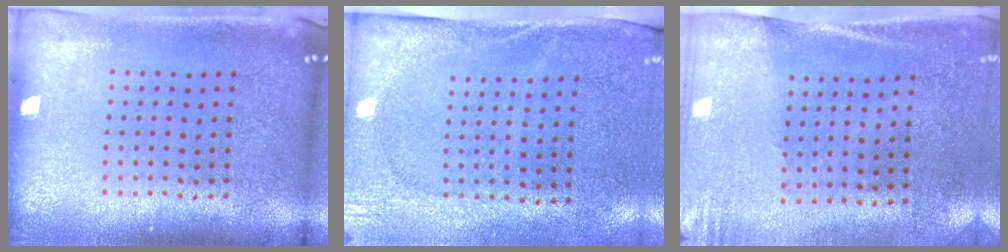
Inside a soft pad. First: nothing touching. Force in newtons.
{"total": 2.7, "press": 2.1, "slide": 1.6}
{"total": 2.7, "press": 2.3, "slide": 1.4}